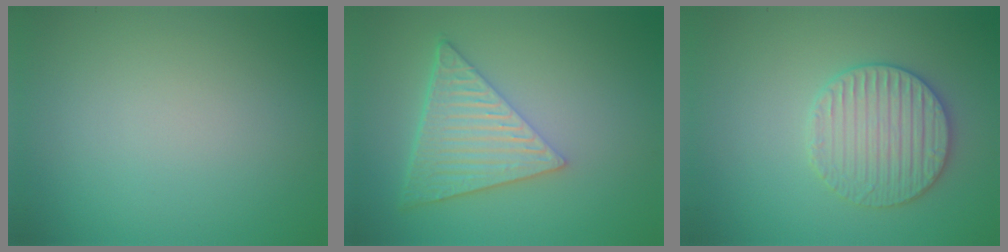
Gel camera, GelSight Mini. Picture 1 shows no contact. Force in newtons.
{"total": 6.8, "press": 4.9, "slide": 4.7}
{"total": 3.5, "press": 3.5, "slide": 0.4}